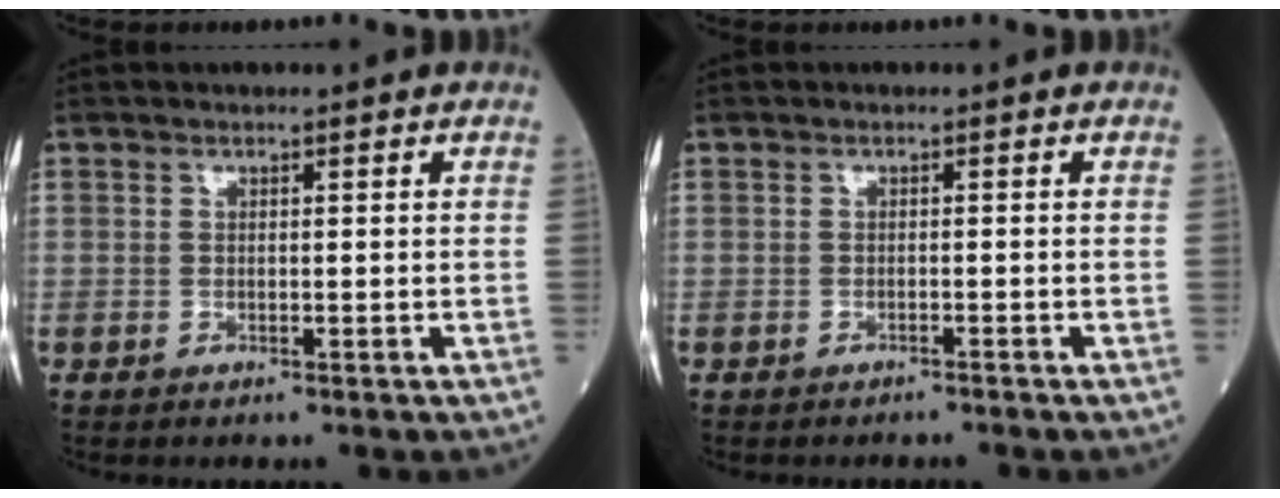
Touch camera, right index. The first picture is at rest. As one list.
[{"total": 0.9, "force": [-0.9, -0.1, 0.2], "torque": [-0.005, -0.001, -0.014]}]